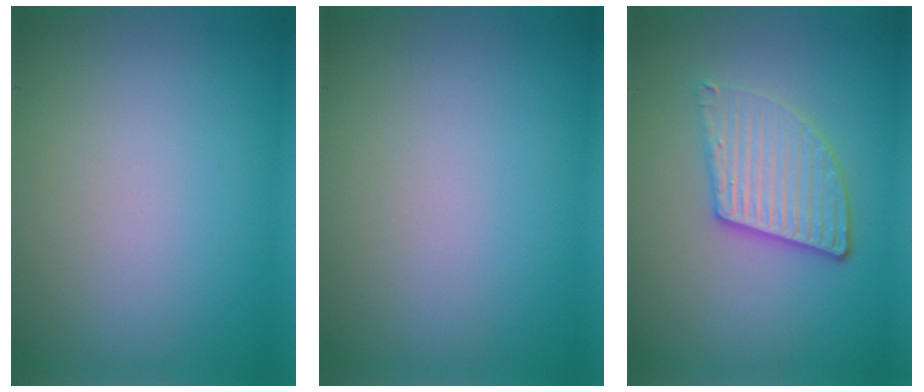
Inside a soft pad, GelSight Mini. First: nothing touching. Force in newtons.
{"total": 0.0}
{"total": 4.1, "press": 3.3, "slide": 2.4}